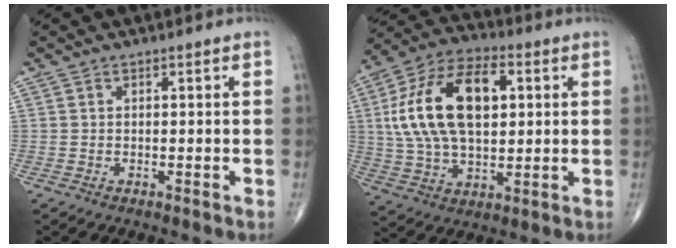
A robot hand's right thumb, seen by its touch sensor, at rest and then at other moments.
{"total": 20.7, "force": [3.8, 11.5, 16.8], "torque": [-0.305, 0.015, 0.064]}